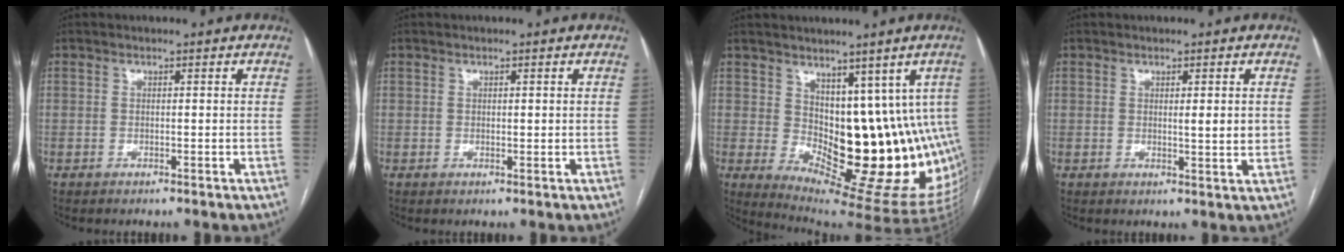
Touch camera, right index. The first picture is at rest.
{"total": 0.6, "force": [0.2, 0.3, 0.5], "torque": [-0.006, -0.001, 0.004]}
{"total": 16.1, "force": [2.1, 7.2, 14.3], "torque": [-0.166, -0.006, 0.049]}
{"total": 3.0, "force": [0.5, 0.6, 2.9], "torque": [-0.041, -0.005, 0.007]}